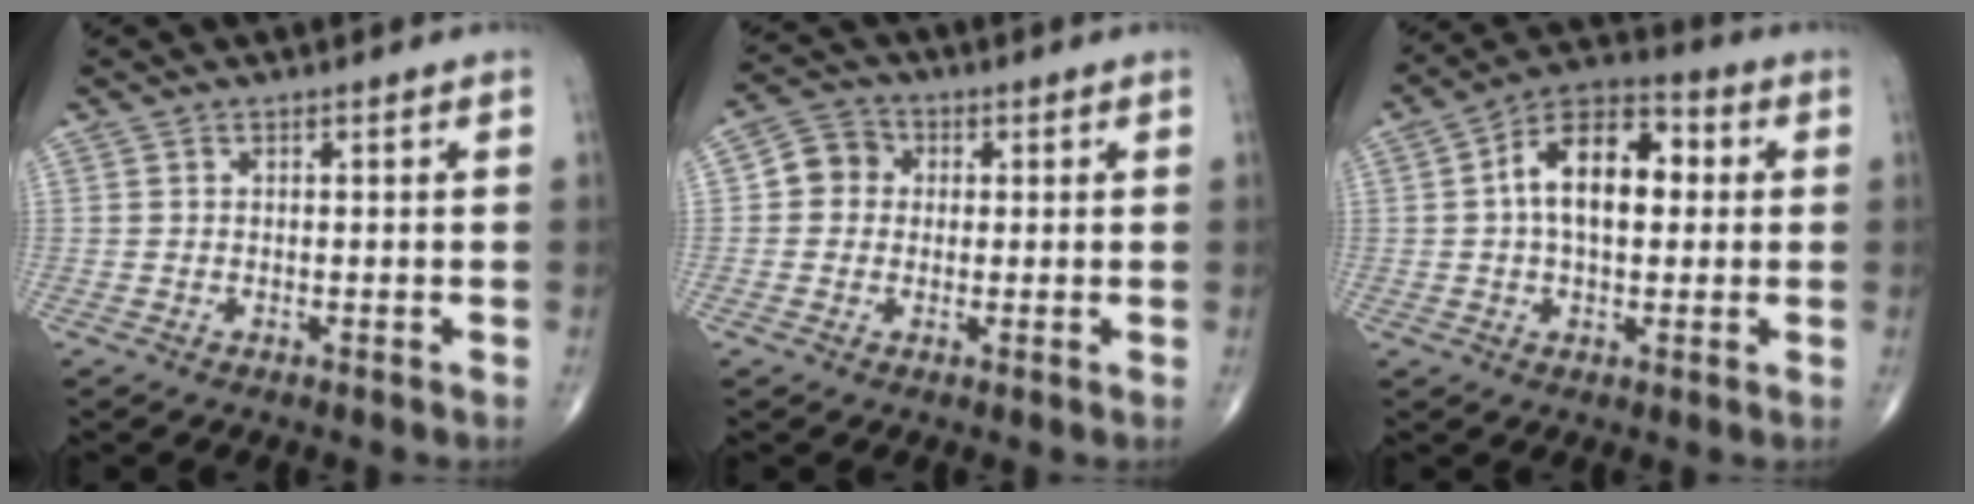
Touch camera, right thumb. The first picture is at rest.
{"total": 5.4, "force": [0.5, 4.9, 2.2], "torque": [-0.020, 0.013, -0.004]}
{"total": 13.5, "force": [1.6, 7.8, 11.0], "torque": [-0.167, 0.028, 0.015]}